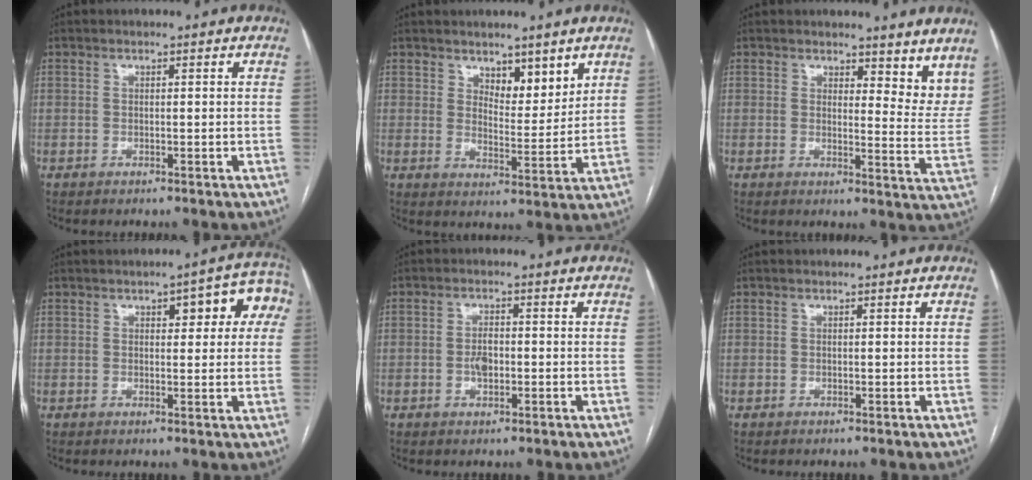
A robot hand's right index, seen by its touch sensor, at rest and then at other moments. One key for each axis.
{"total": 5.7, "fx": 3.8, "fy": 2.5, "fz": 3.5, "tx": -0.047, "ty": -0.010, "tz": 0.064}
{"total": 9.4, "fx": 8.2, "fy": 3.8, "fz": 2.9, "tx": 0.000, "ty": -0.027, "tz": 0.076}
{"total": 8.4, "fx": 2.9, "fy": 2.9, "fz": 7.3, "tx": -0.079, "ty": 0.029, "tz": 0.030}
{"total": 2.6, "fx": -0.4, "fy": 1.4, "fz": 2.2, "tx": -0.036, "ty": 0.003, "tz": -0.006}
{"total": 0.0}